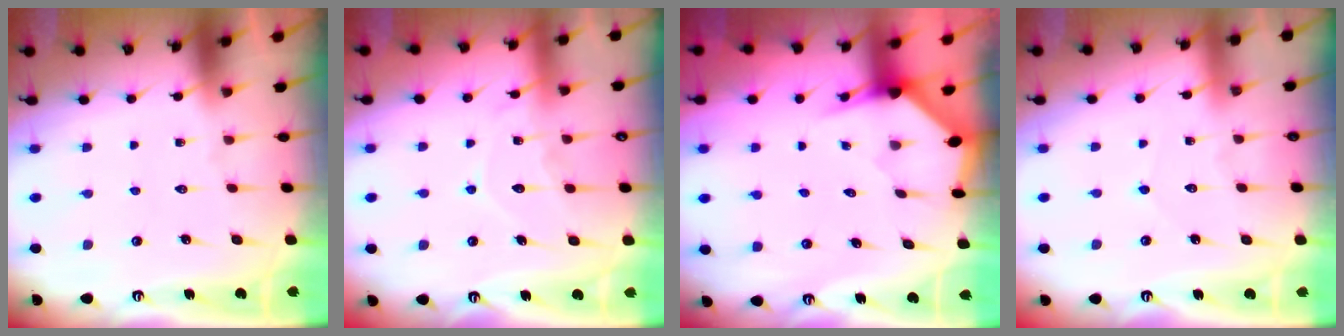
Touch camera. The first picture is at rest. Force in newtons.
{"total": 10.3, "press": 10.3, "slide": 0.9}
{"total": 2.8, "press": 2.8, "slide": 0.2}
{"total": 2.1, "press": 2.1, "slide": 0.1}